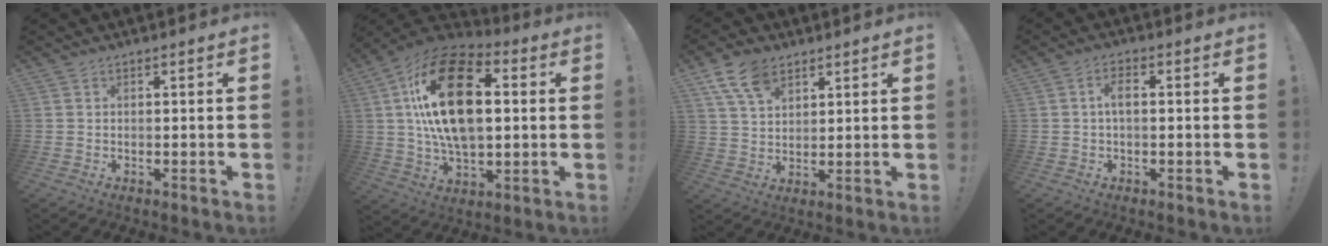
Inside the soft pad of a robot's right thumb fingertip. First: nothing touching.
{"total": 25.2, "force": [4.1, 14.6, 20.2], "torque": [-0.352, -0.001, 0.066]}
{"total": 10.0, "force": [5.9, 5.8, 5.5], "torque": [-0.101, -0.014, 0.116]}
{"total": 3.7, "force": [0.1, 1.4, 3.4], "torque": [-0.063, 0.009, 0.000]}